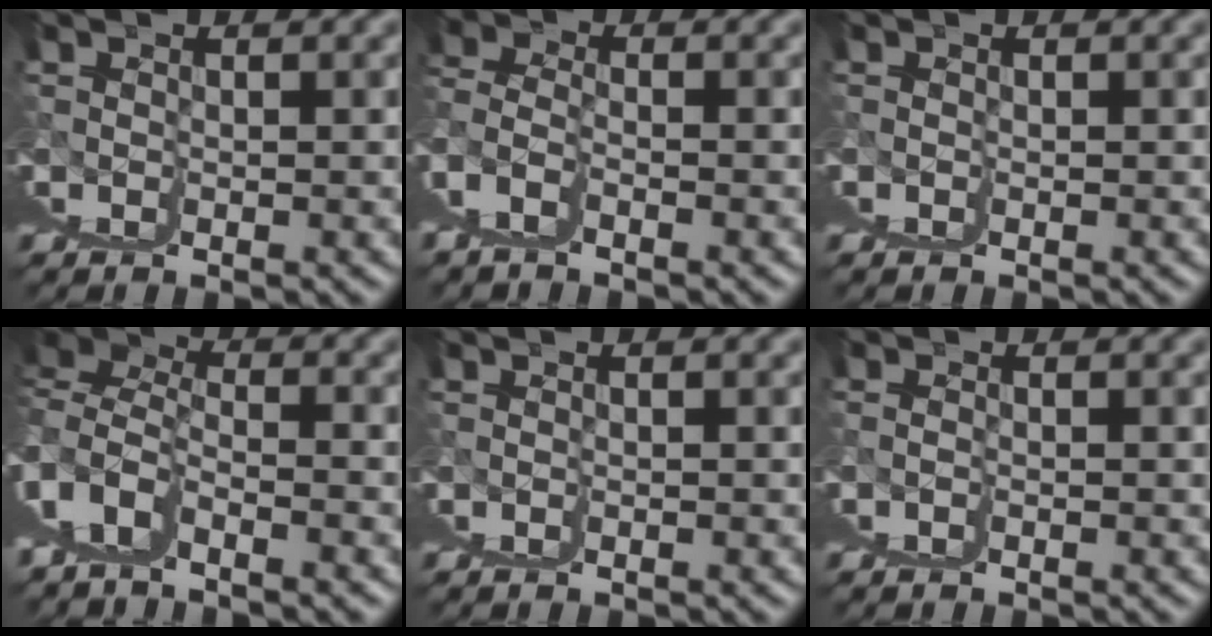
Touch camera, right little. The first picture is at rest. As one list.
[{"total": 3.0, "force": [2.5, -0.4, 1.7], "torque": [-0.019, 0.015, 0.037]}, {"total": 0.0}, {"total": 3.2, "force": [1.2, -2.3, 1.7], "torque": [-0.001, 0.026, 0.019]}, {"total": 0.5, "force": [-0.1, -0.5, -0.2], "torque": [0.004, 0.000, -0.001]}, {"total": 0.0}]